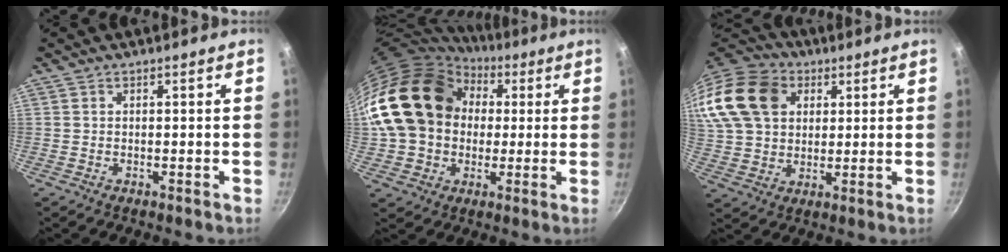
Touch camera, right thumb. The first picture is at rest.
{"total": 21.4, "force": [3.8, 17.1, 12.3], "torque": [-0.205, 0.042, 0.067]}
{"total": 24.9, "force": [9.0, 18.5, 14.1], "torque": [-0.315, 0.034, 0.166]}